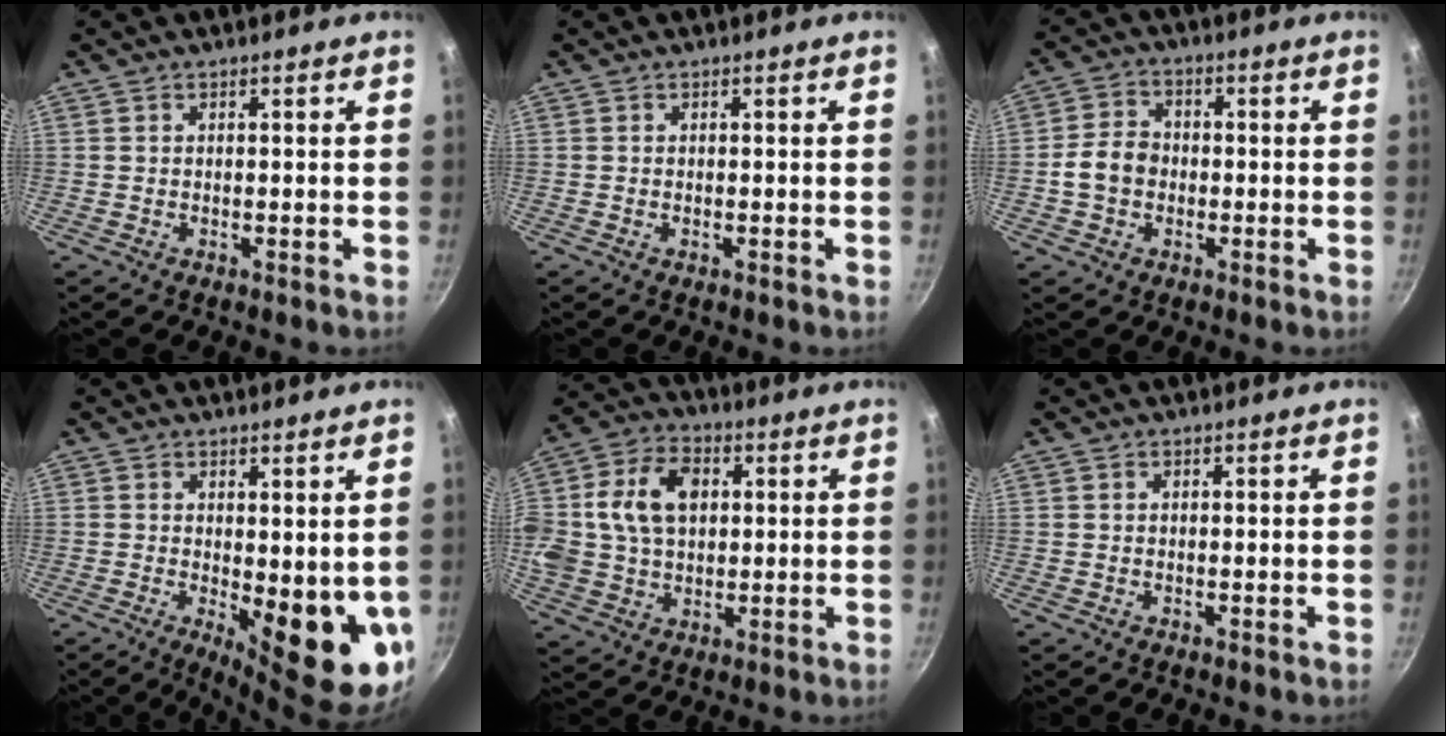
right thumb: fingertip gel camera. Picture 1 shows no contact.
{"total": 0.0}
{"total": 6.5, "force": [-1.1, 5.2, 3.7], "torque": [-0.046, 0.021, -0.029]}
{"total": 12.5, "force": [-0.7, 4.9, 11.5], "torque": [-0.126, -0.024, 0.005]}
{"total": 17.6, "force": [2.9, 12.8, 11.6], "torque": [-0.220, 0.023, 0.043]}
{"total": 0.0}